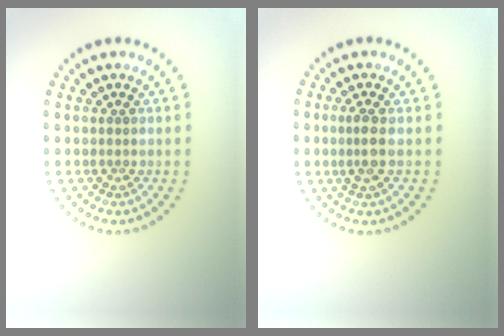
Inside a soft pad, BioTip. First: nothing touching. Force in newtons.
{"total": 1.8, "press": 1.5, "slide": 0.9}